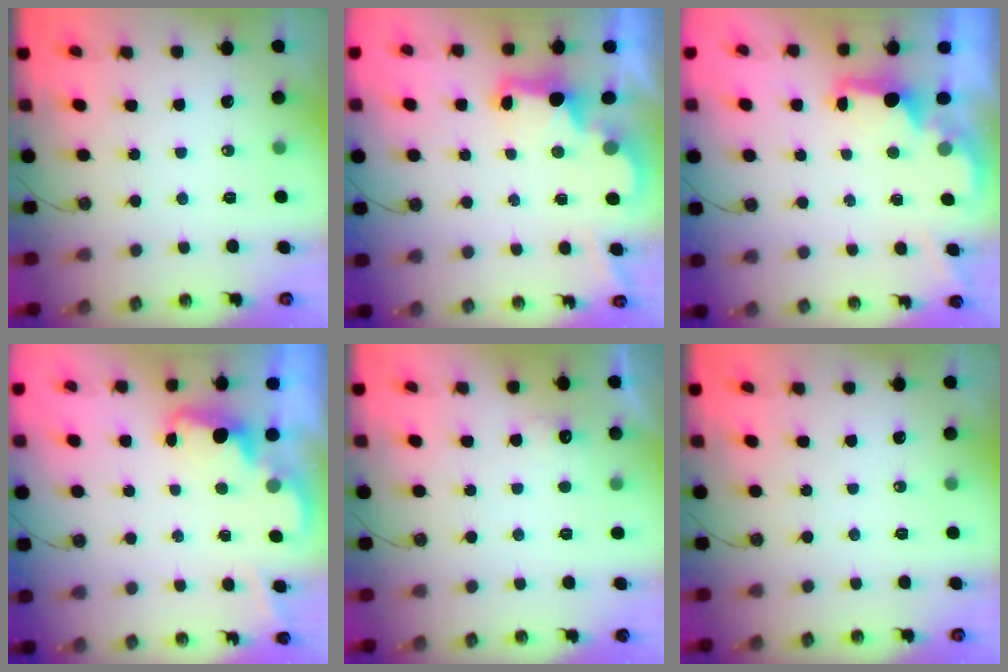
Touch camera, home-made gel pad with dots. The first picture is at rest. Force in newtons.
{"total": 2.7, "press": 2.6, "slide": 0.5}
{"total": 1.9, "press": 1.8, "slide": 0.8}
{"total": 1.9, "press": 1.9, "slide": 0.6}
{"total": 5.7, "press": 5.6, "slide": 1.3}
{"total": 0.0}